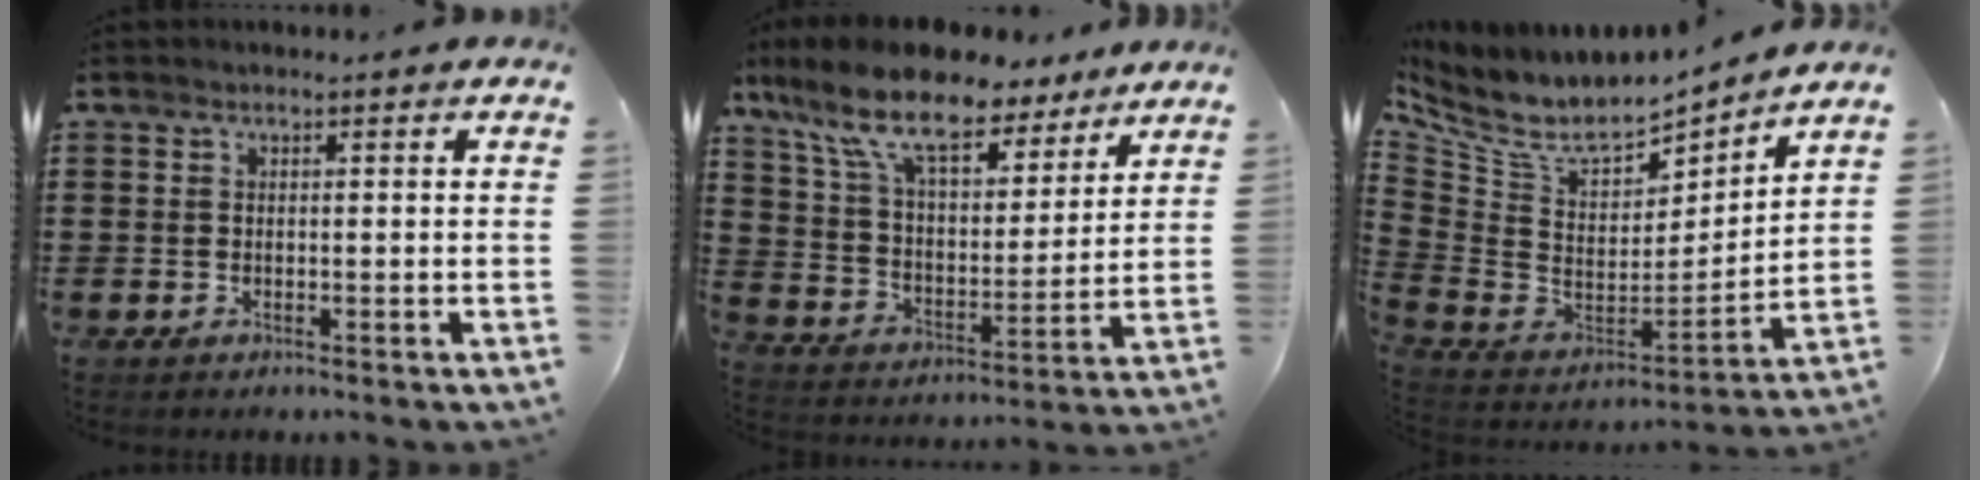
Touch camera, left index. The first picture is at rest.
{"total": 12.6, "force": [9.9, 3.6, 6.9], "torque": [-0.171, -0.040, 0.175]}
{"total": 7.1, "force": [5.6, 2.9, 3.3], "torque": [-0.095, -0.046, 0.096]}